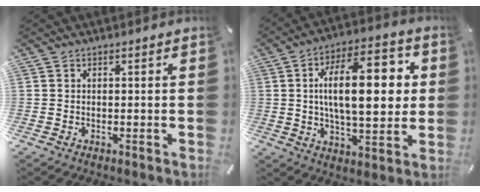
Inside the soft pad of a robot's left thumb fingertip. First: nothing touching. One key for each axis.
{"total": 19.4, "fx": 3.0, "fy": 9.0, "fz": 16.9, "tx": -0.277, "ty": 0.004, "tz": 0.041}